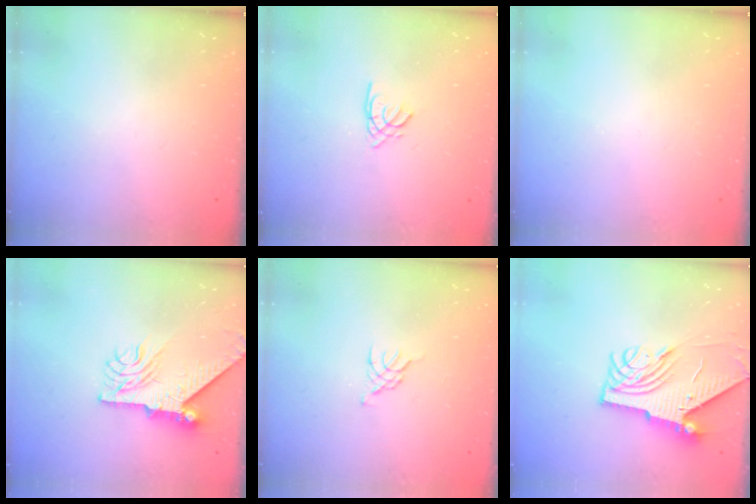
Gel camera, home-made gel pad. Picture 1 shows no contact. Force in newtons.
{"total": 1.7, "press": 1.7, "slide": 0.4}
{"total": 0.0}
{"total": 9.5, "press": 9.4, "slide": 1.1}
{"total": 0.8, "press": 0.7, "slide": 0.3}
{"total": 9.2, "press": 9.1, "slide": 1.3}